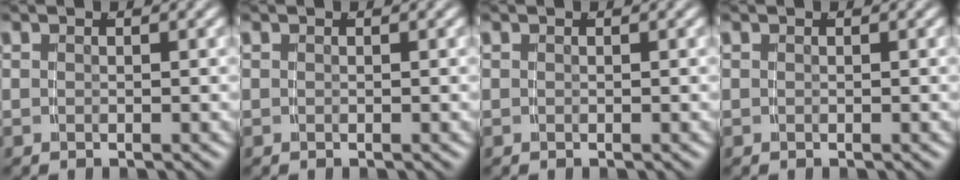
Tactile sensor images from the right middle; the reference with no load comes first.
{"total": 0.0}
{"total": 0.0}
{"total": 0.0}